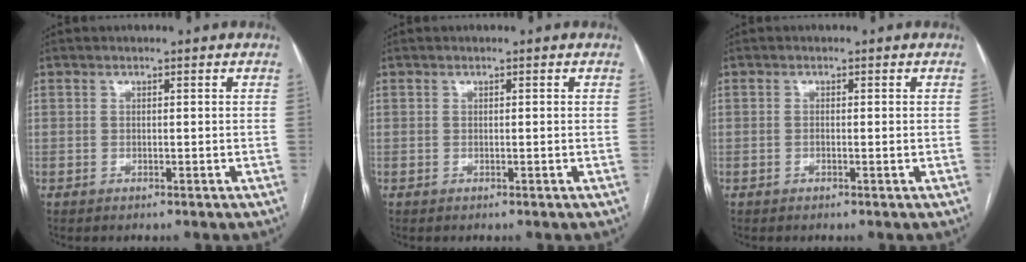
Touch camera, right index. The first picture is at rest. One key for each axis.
{"total": 0.0}
{"total": 1.0, "fx": -0.1, "fy": 0.2, "fz": 0.9, "tx": -0.017, "ty": 0.000, "tz": -0.001}